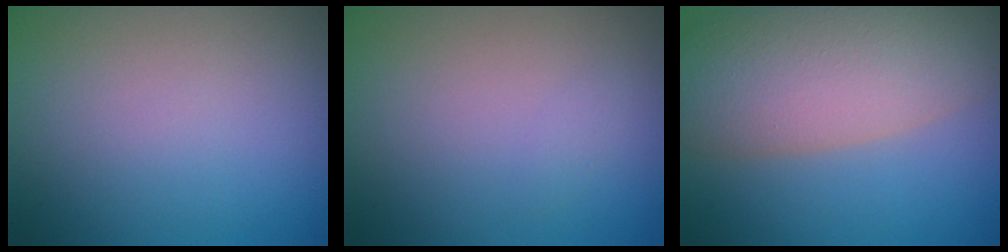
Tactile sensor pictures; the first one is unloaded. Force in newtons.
{"total": 0.6, "press": 0.5, "slide": 0.1}
{"total": 10.1, "press": 10.1, "slide": 0.9}